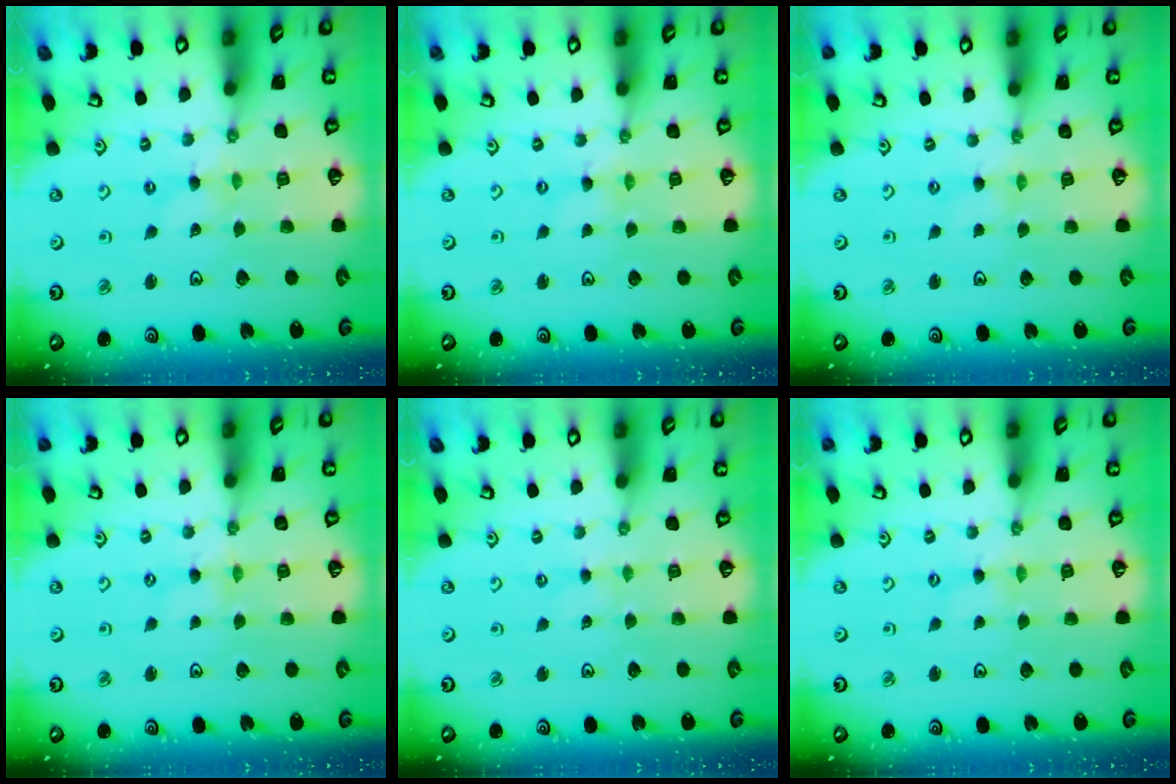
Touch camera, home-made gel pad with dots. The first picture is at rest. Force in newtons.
{"total": 0.0}
{"total": 1.1, "press": 1.0, "slide": 0.4}
{"total": 0.0}
{"total": 0.0}
{"total": 0.0}